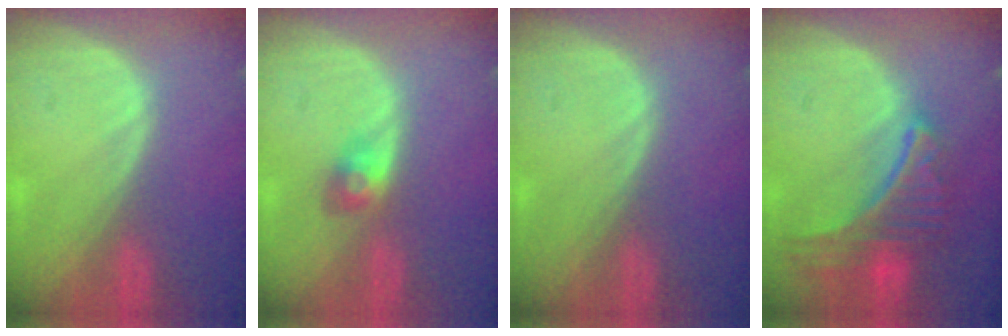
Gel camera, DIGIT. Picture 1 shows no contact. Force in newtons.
{"total": 2.9, "press": 2.7, "slide": 1.1}
{"total": 0.0}
{"total": 9.1, "press": 8.0, "slide": 4.3}